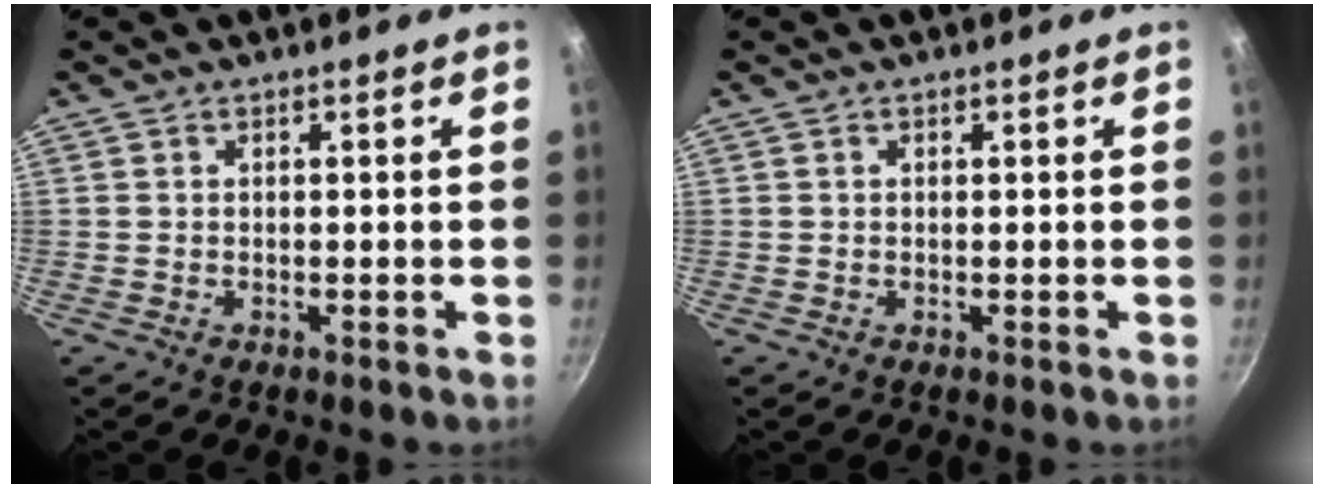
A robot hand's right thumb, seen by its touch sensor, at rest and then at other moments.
{"total": 0.0}